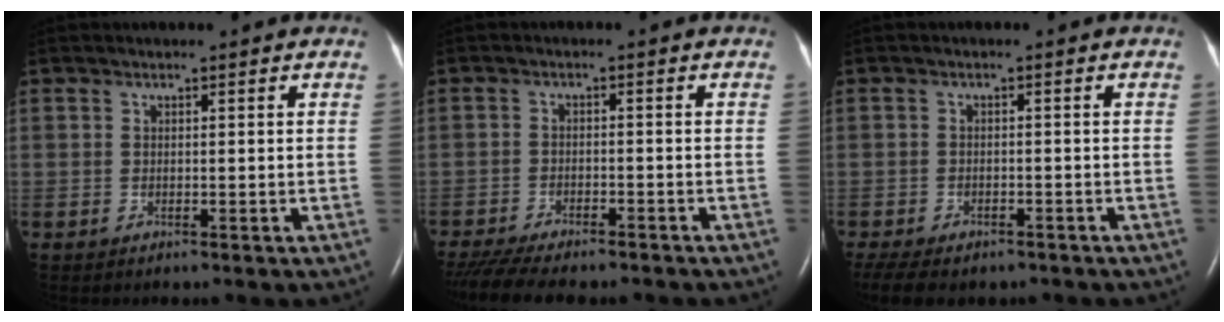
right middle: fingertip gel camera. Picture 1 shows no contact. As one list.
[{"total": 12.5, "force": [-10.8, 2.7, 5.7], "torque": [-0.103, -0.015, -0.158]}, {"total": 10.5, "force": [-7.9, 4.8, 4.9], "torque": [-0.106, -0.006, -0.104]}]